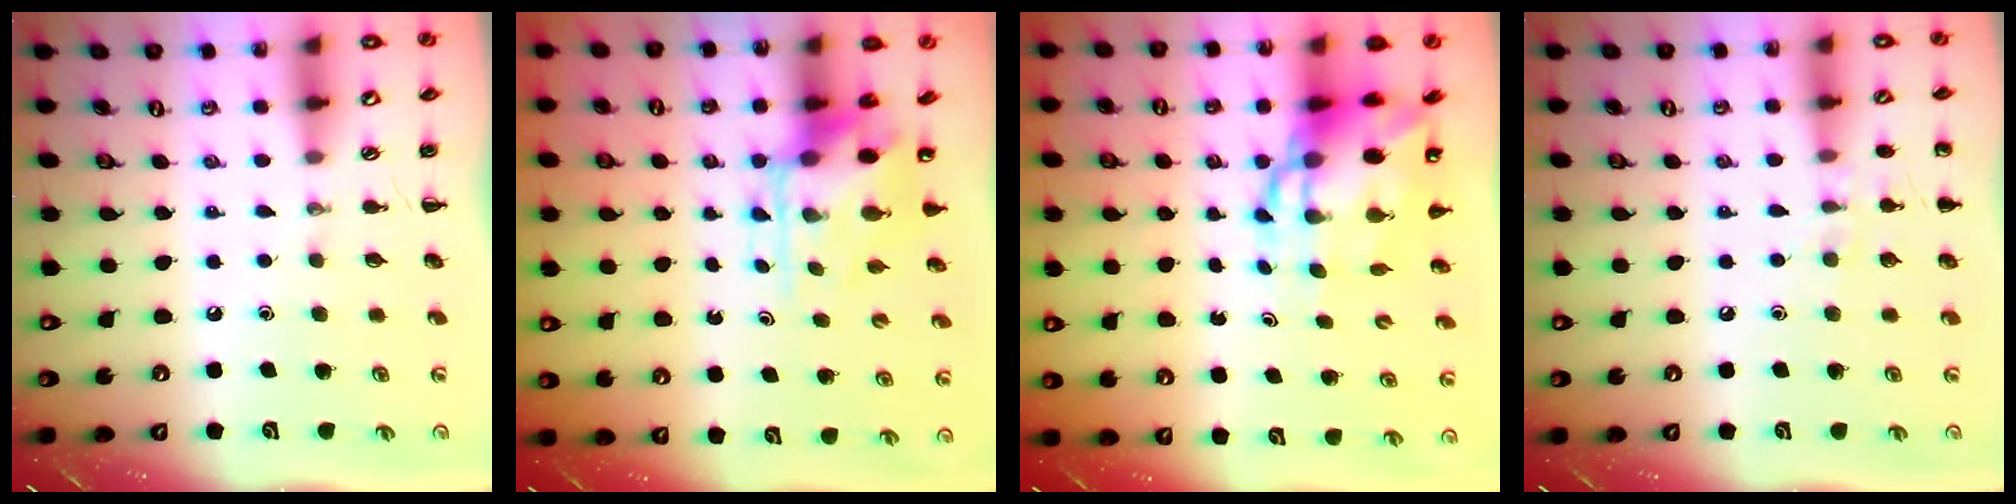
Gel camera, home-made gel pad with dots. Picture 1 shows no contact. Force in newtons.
{"total": 6.2, "press": 6.1, "slide": 1.4}
{"total": 10.2, "press": 9.8, "slide": 2.7}
{"total": 7.0, "press": 6.7, "slide": 2.0}